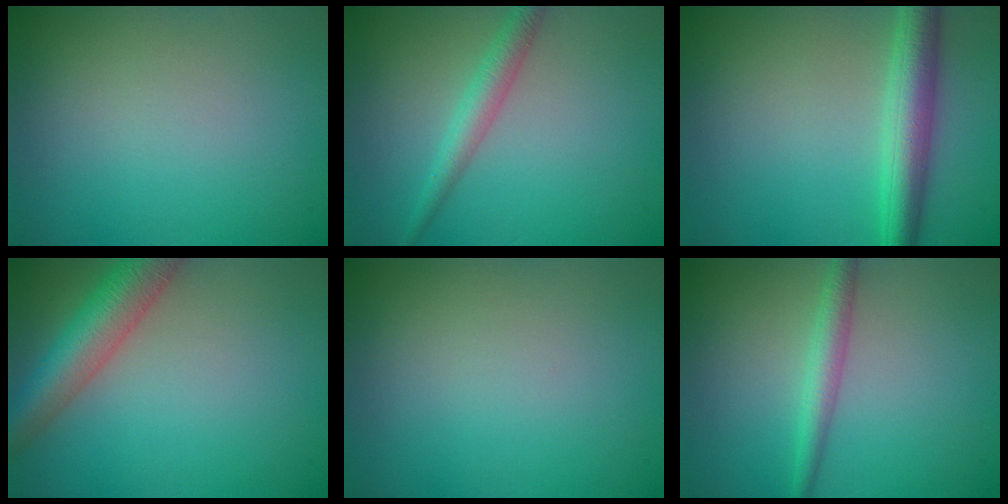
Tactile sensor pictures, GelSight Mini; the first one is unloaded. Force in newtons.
{"total": 2.5, "press": 2.5, "slide": 0.1}
{"total": 4.6, "press": 4.6, "slide": 0.1}
{"total": 5.7, "press": 5.7, "slide": 0.2}
{"total": 0.0}
{"total": 2.2, "press": 2.2, "slide": 0.1}